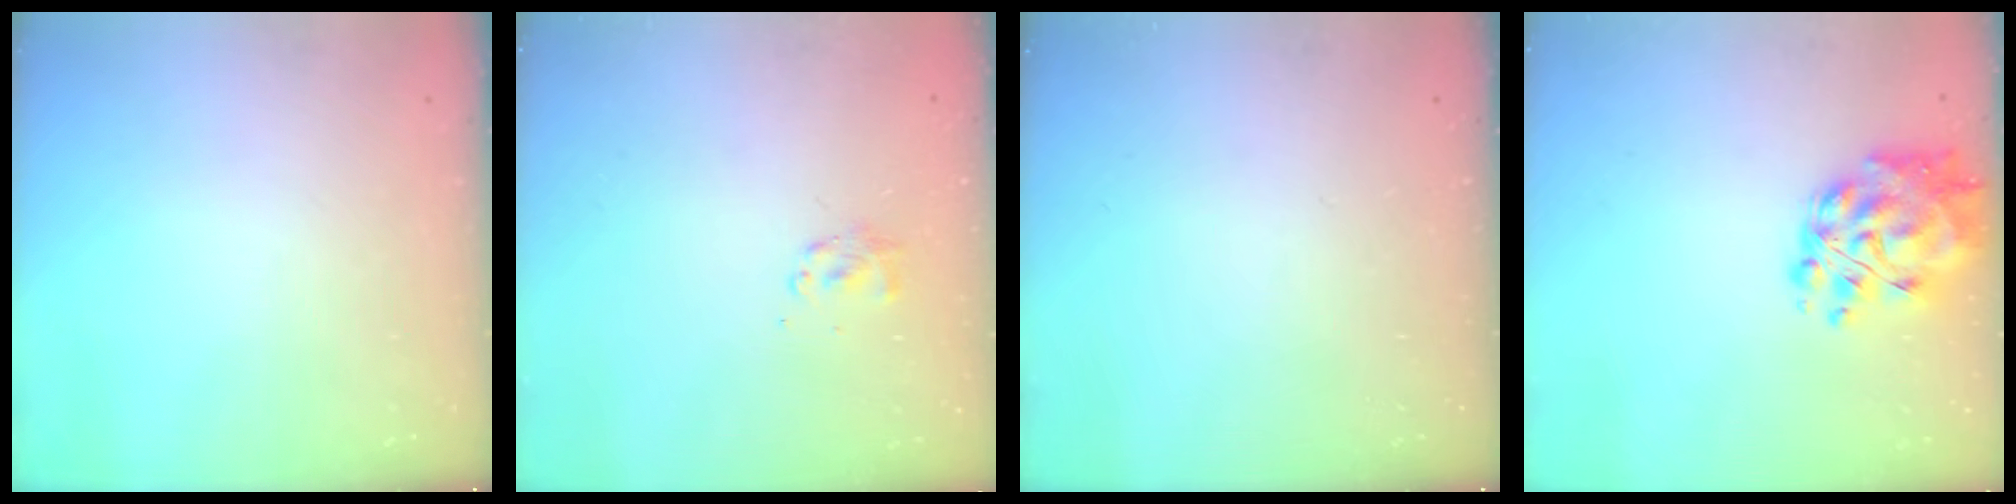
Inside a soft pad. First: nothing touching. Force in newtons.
{"total": 2.8, "press": 2.7, "slide": 0.8}
{"total": 0.0}
{"total": 13.9, "press": 13.2, "slide": 4.5}